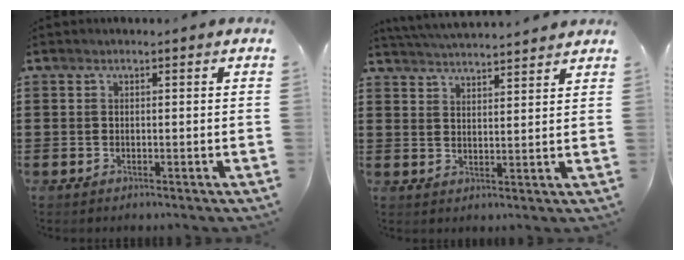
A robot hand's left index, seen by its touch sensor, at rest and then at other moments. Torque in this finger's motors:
{"motor_torque": [1.10, -1.04, 0.39, 0.12]}